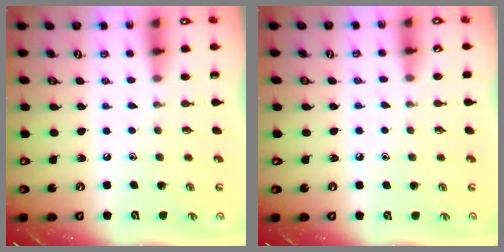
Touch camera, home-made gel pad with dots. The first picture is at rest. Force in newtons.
{"total": 3.4, "press": 3.4, "slide": 0.5}